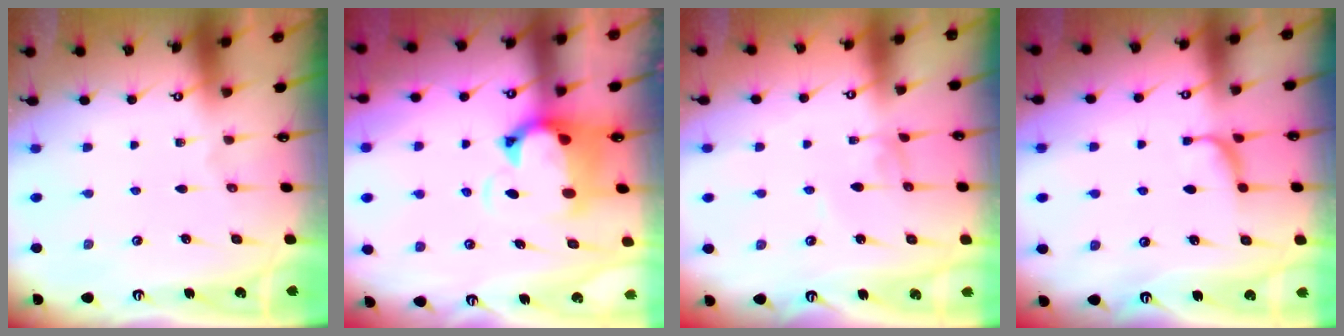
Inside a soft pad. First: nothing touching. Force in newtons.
{"total": 3.0, "press": 2.7, "slide": 1.3}
{"total": 2.7, "press": 2.7, "slide": 0.1}
{"total": 1.7, "press": 1.6, "slide": 0.5}